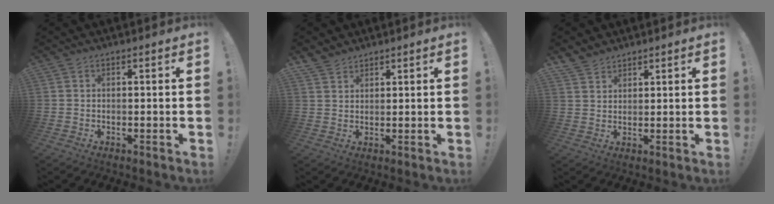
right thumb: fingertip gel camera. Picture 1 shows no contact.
{"total": 3.5, "force": [3.2, 1.4, 0.6], "torque": [-0.001, -0.025, 0.060]}
{"total": 4.1, "force": [3.7, 1.7, 0.7], "torque": [-0.006, -0.025, 0.069]}